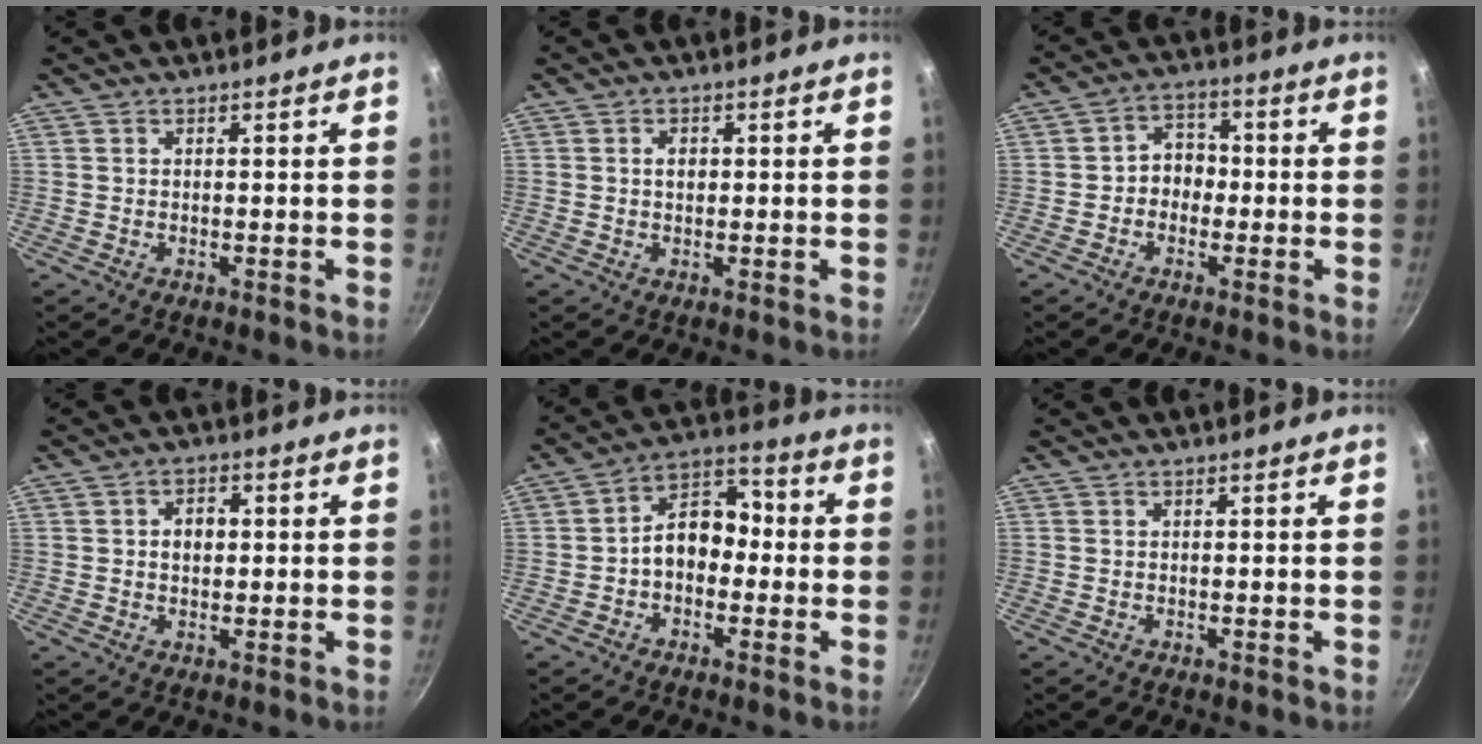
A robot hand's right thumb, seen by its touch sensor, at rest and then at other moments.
{"total": 1.7, "force": [0.3, 1.2, 1.2], "torque": [-0.015, 0.003, 0.004]}
{"total": 5.2, "force": [-1.0, 4.3, 2.7], "torque": [-0.002, 0.021, -0.024]}
{"total": 4.0, "force": [0.4, 2.9, 2.7], "torque": [-0.024, 0.007, 0.003]}
{"total": 9.8, "force": [-1.2, 7.0, 6.7], "torque": [-0.060, 0.044, -0.038]}
{"total": 0.0}